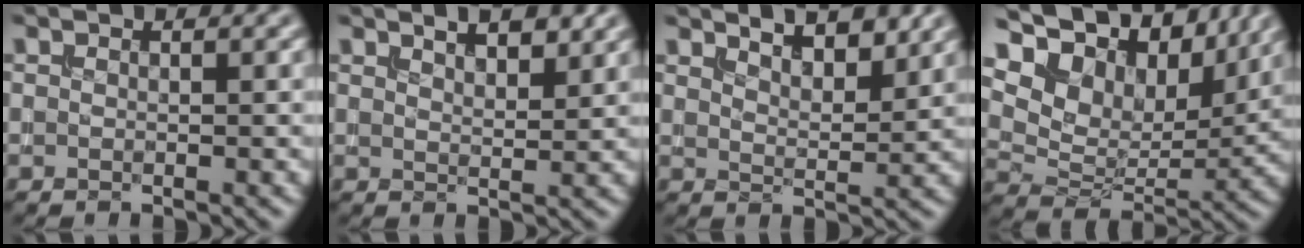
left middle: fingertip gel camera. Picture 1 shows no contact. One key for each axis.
{"total": 3.3, "fx": 2.5, "fy": 0.9, "fz": 2.0, "tx": -0.017, "ty": 0.008, "tz": 0.030}
{"total": 4.8, "fx": 3.8, "fy": 1.4, "fz": 2.6, "tx": -0.022, "ty": 0.013, "tz": 0.038}
{"total": 13.8, "fx": 8.8, "fy": 7.7, "fz": 7.3, "tx": -0.162, "ty": 0.036, "tz": 0.136}